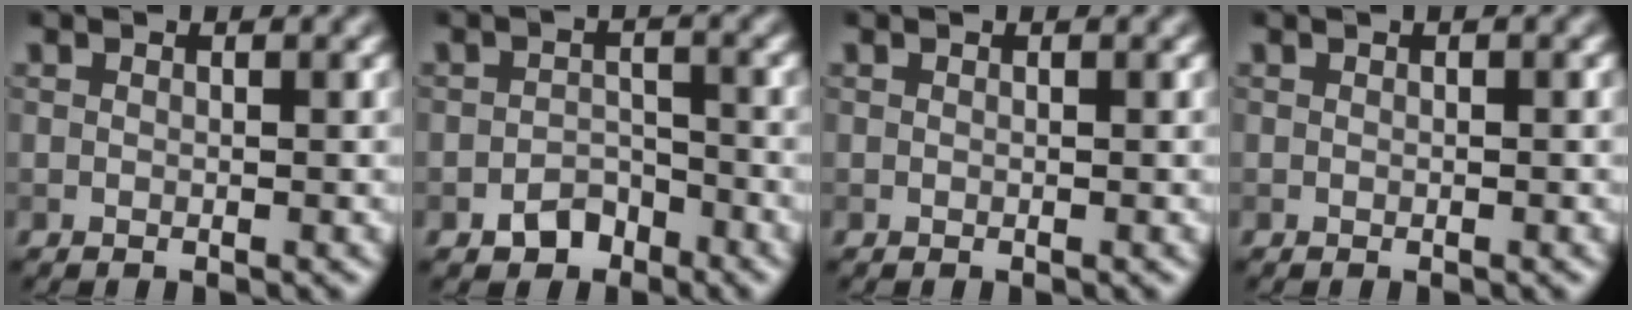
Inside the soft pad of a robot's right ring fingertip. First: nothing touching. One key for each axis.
{"total": 2.6, "fx": -1.8, "fy": 1.6, "fz": 1.0, "tx": -0.009, "ty": 0.006, "tz": -0.031}
{"total": 0.0}
{"total": 0.7, "fx": 0.3, "fy": 0.1, "fz": 0.7, "tx": -0.011, "ty": 0.005, "tz": 0.003}